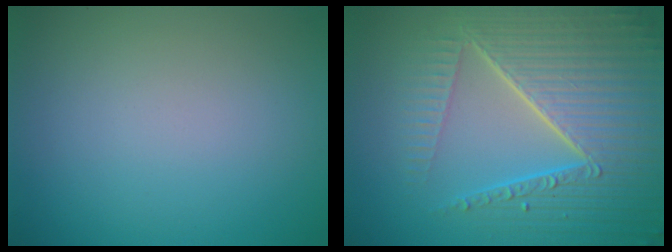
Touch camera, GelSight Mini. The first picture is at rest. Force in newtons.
{"total": 8.8, "press": 6.1, "slide": 6.4}